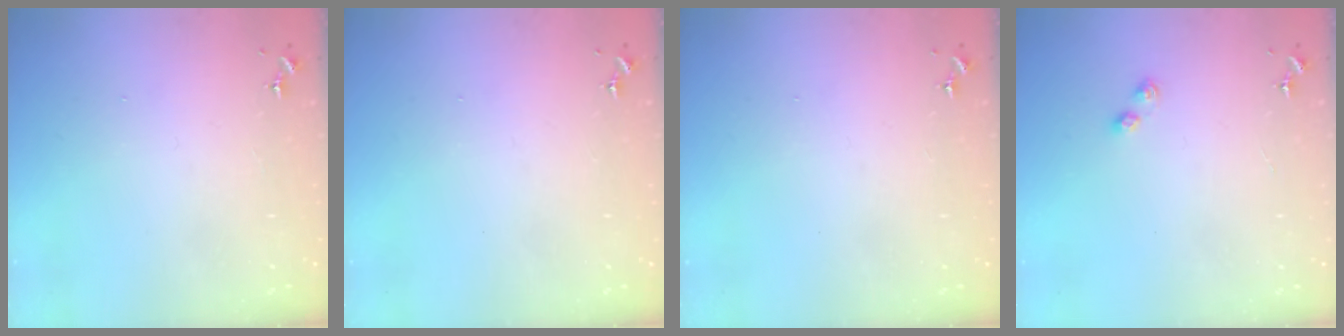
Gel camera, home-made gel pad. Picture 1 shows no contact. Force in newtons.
{"total": 0.0}
{"total": 0.0}
{"total": 2.8, "press": 2.8, "slide": 0.3}